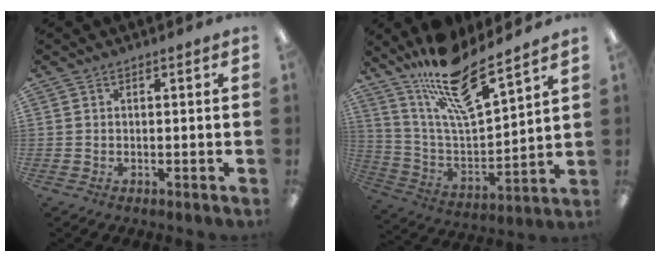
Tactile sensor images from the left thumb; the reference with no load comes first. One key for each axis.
{"total": 17.7, "fx": 13.7, "fy": 4.6, "fz": 10.1, "tx": -0.184, "ty": -0.089, "tz": 0.235}